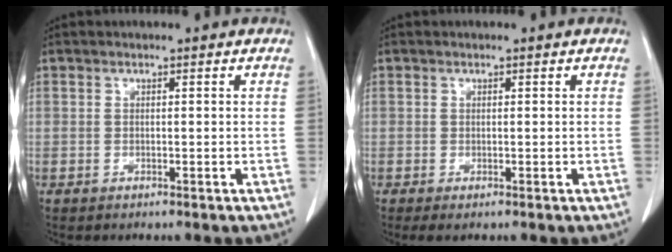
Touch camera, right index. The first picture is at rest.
{"total": 1.2, "force": [-0.2, 0.5, 1.0], "torque": [-0.023, -0.005, -0.001]}